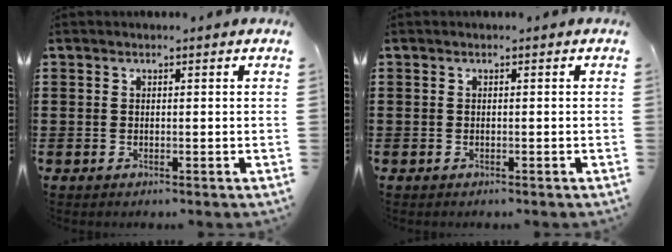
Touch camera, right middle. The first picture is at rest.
{"total": 0.0}